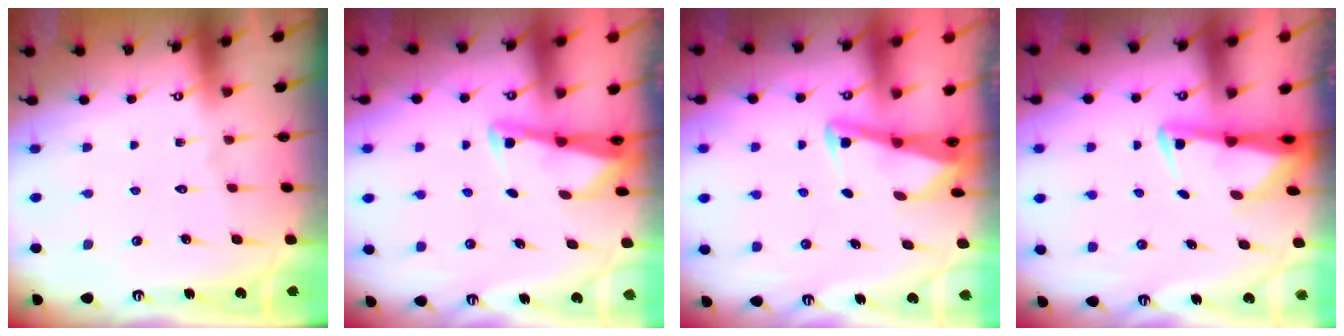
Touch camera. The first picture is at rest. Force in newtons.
{"total": 2.7, "press": 2.7, "slide": 0.2}
{"total": 2.8, "press": 2.8, "slide": 0.4}
{"total": 3.0, "press": 2.9, "slide": 0.6}